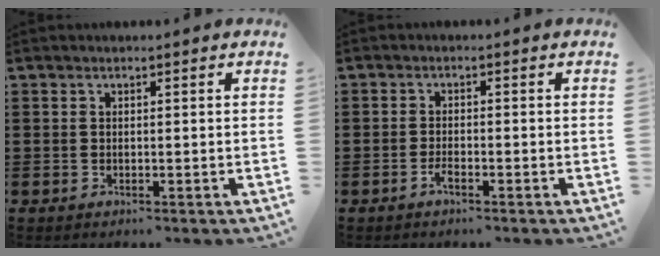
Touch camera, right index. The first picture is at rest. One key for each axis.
{"total": 1.8, "fx": -1.2, "fy": 0.4, "fz": 1.3, "tx": -0.032, "ty": -0.005, "tz": -0.024}